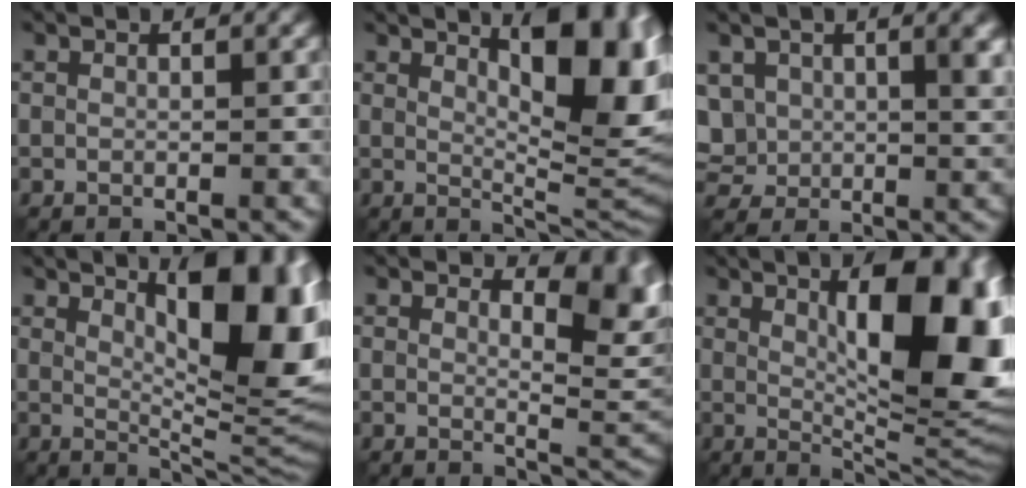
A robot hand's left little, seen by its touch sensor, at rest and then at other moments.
{"total": 10.4, "force": [3.7, 3.3, 9.1], "torque": [-0.122, 0.001, 0.062]}
{"total": 6.5, "force": [1.9, 4.6, 4.1], "torque": [-0.094, -0.011, 0.044]}
{"total": 12.2, "force": [4.1, 3.8, 10.8], "torque": [-0.140, -0.001, 0.067]}
{"total": 6.0, "force": [2.4, 2.7, 4.7], "torque": [-0.056, -0.008, 0.038]}
{"total": 14.7, "force": [3.1, 4.9, 13.5], "torque": [-0.159, 0.006, 0.048]}